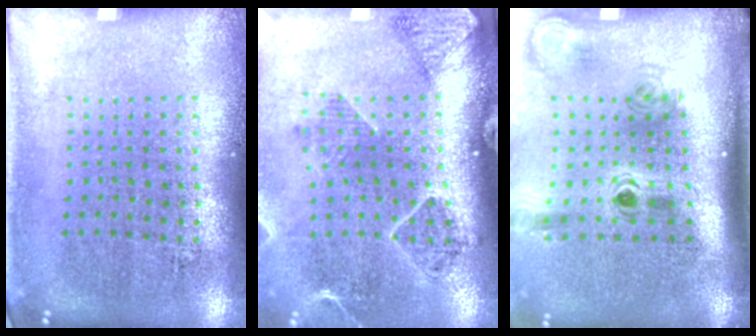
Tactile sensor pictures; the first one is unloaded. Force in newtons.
{"total": 1.6, "press": 1.6, "slide": 0.1}
{"total": 2.1, "press": 1.4, "slide": 1.6}